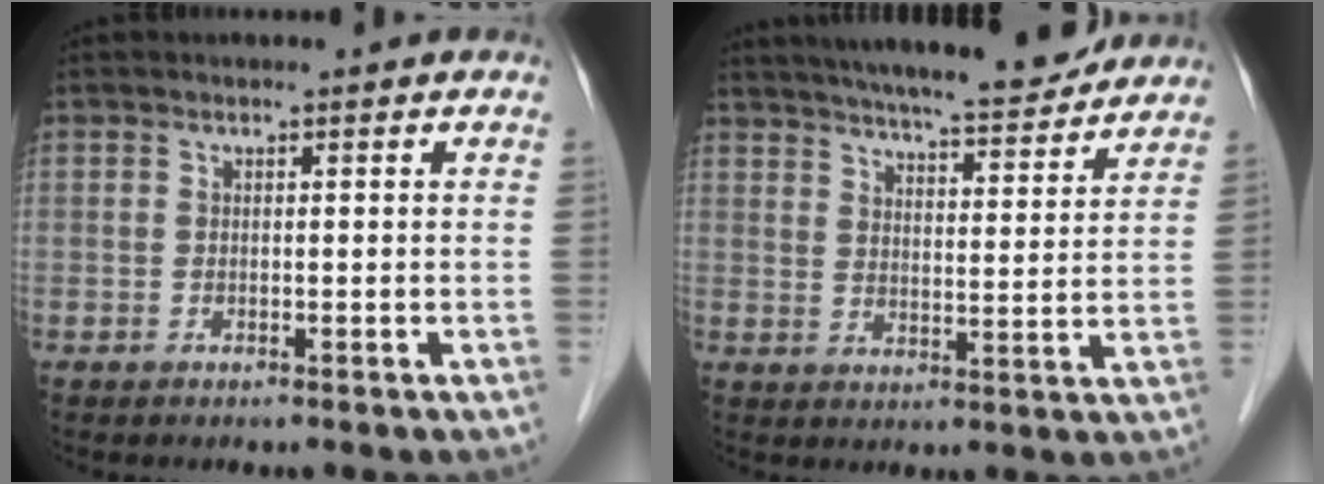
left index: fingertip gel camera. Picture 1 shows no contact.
{"total": 16.6, "force": [14.9, 1.9, 7.1], "torque": [-0.110, 0.008, 0.211]}